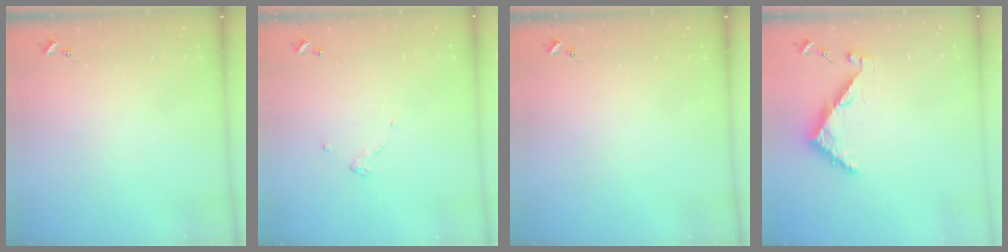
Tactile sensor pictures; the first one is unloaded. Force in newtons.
{"total": 4.4, "press": 4.4, "slide": 0.2}
{"total": 0.0}
{"total": 6.3, "press": 6.3, "slide": 0.5}